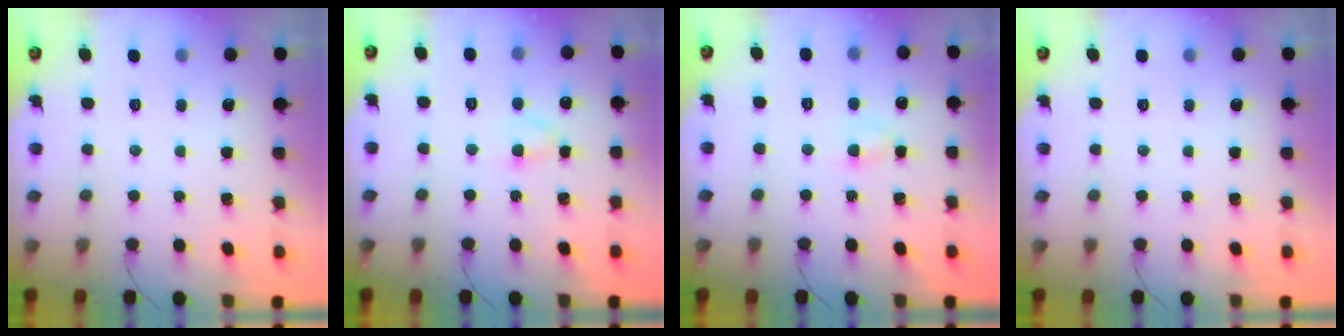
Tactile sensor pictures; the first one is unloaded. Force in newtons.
{"total": 2.8, "press": 2.5, "slide": 1.2}
{"total": 3.3, "press": 3.0, "slide": 1.2}
{"total": 0.0}